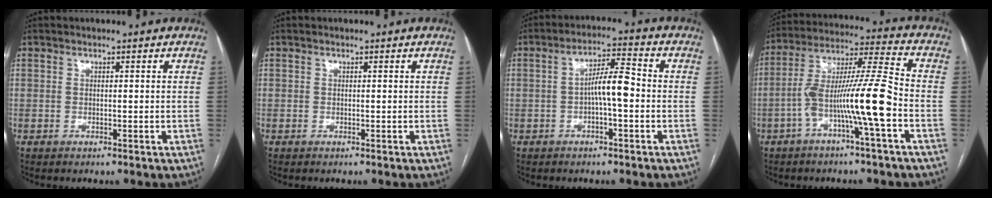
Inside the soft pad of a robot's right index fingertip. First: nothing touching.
{"total": 0.0}
{"total": 6.0, "force": [-0.9, 1.0, 5.9], "torque": [-0.102, 0.017, -0.017]}
{"total": 13.1, "force": [-4.4, -0.3, 12.3], "torque": [-0.230, 0.019, -0.082]}